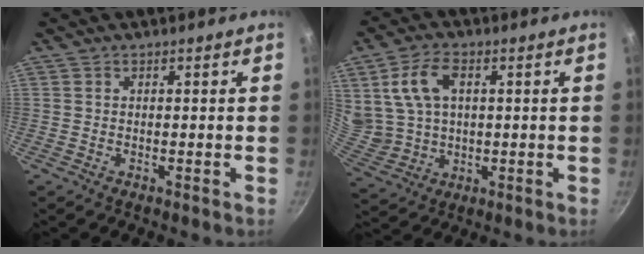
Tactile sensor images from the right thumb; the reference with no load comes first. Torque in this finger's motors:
{"motor_torque": [0.46, 0.70, 1.04, 0.74, 0.37]}